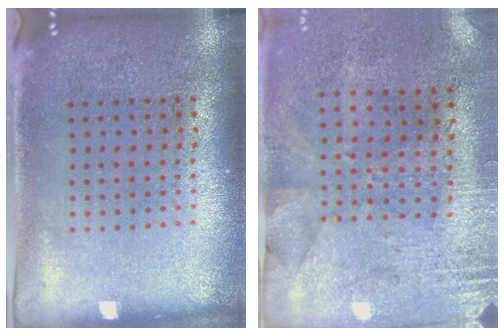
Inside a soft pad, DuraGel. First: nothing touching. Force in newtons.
{"total": 2.8, "press": 2.2, "slide": 1.6}